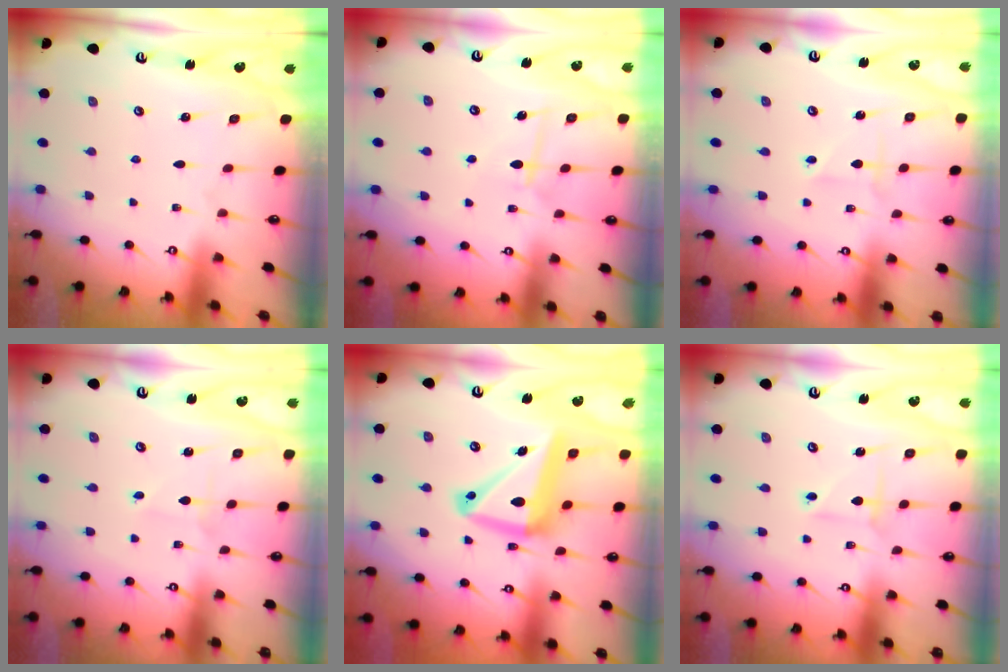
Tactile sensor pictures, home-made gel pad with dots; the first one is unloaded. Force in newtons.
{"total": 6.5, "press": 6.4, "slide": 1.0}
{"total": 2.2, "press": 2.2, "slide": 0.1}
{"total": 1.5, "press": 1.4, "slide": 0.2}
{"total": 15.1, "press": 15.0, "slide": 1.8}
{"total": 3.0, "press": 3.0, "slide": 0.3}